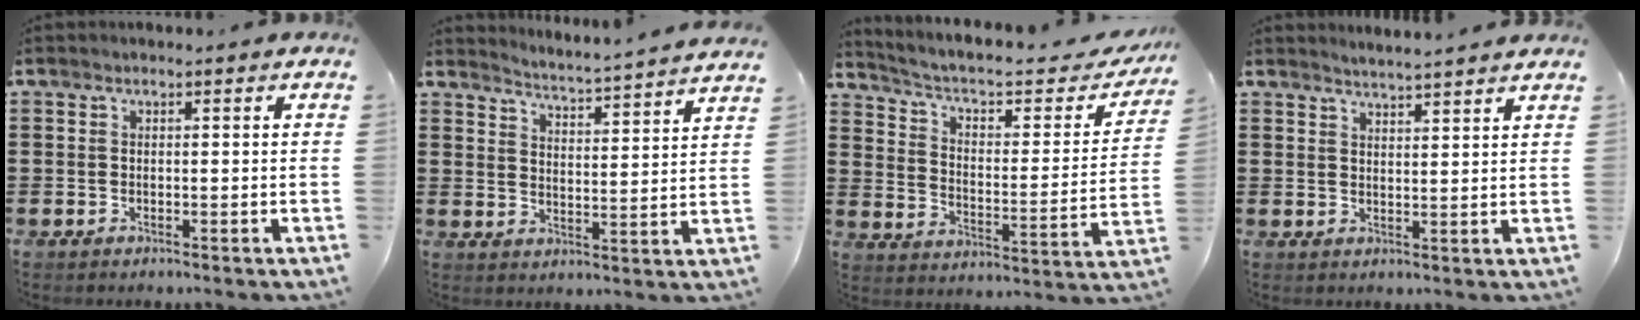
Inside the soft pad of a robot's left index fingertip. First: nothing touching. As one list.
[{"total": 3.6, "force": [3.4, -1.2, 0.2], "torque": [-0.023, -0.037, 0.052]}, {"total": 5.4, "force": [3.9, 1.7, 3.3], "torque": [-0.084, -0.026, 0.058]}, {"total": 2.9, "force": [2.8, -0.7, -0.1], "torque": [-0.006, -0.013, 0.052]}]